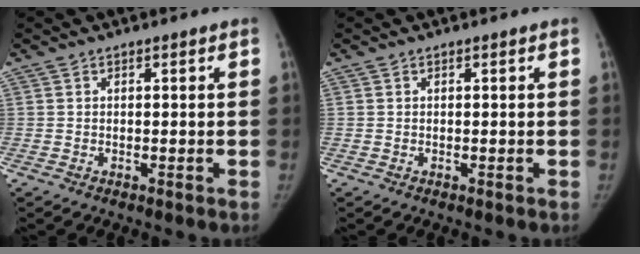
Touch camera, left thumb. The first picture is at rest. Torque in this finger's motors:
{"motor_torque": [0.03, 0.00, 0.16, -0.16, 0.02]}